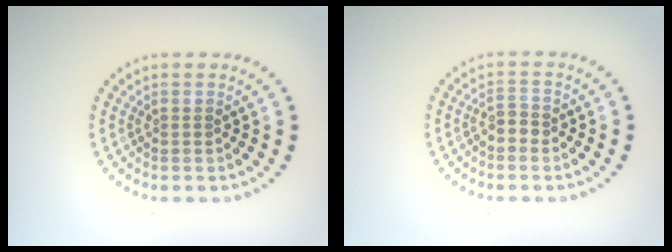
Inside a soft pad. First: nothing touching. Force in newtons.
{"total": 1.3, "press": 1.2, "slide": 0.5}